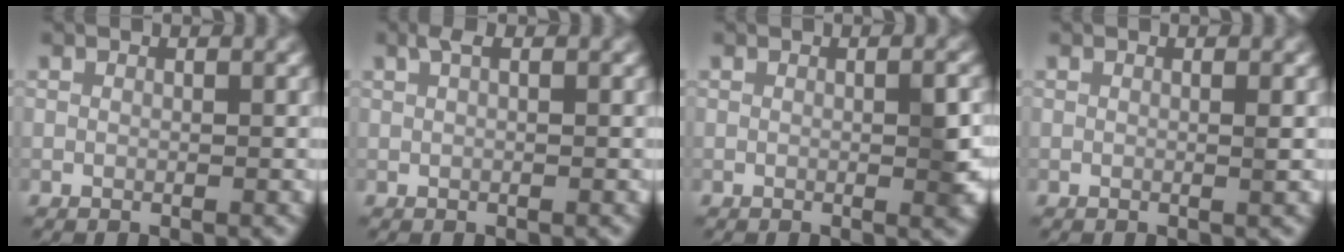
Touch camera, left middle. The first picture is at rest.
{"total": 1.0, "force": [0.6, 0.2, 0.8], "torque": [-0.018, 0.005, 0.010]}
{"total": 2.3, "force": [-0.2, 0.3, 2.2], "torque": [-0.032, 0.000, -0.002]}
{"total": 0.5, "force": [0.0, -0.1, 0.5], "torque": [-0.009, -0.001, -0.001]}